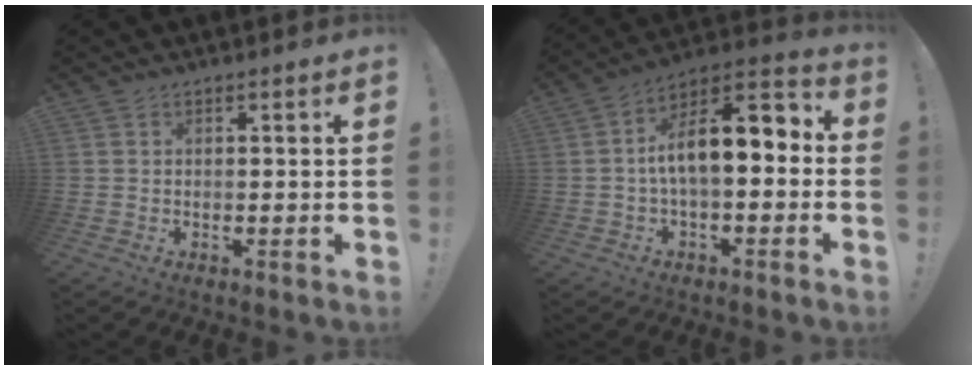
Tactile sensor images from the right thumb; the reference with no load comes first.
{"total": 12.9, "force": [1.0, 5.6, 11.5], "torque": [-0.189, 0.000, 0.017]}